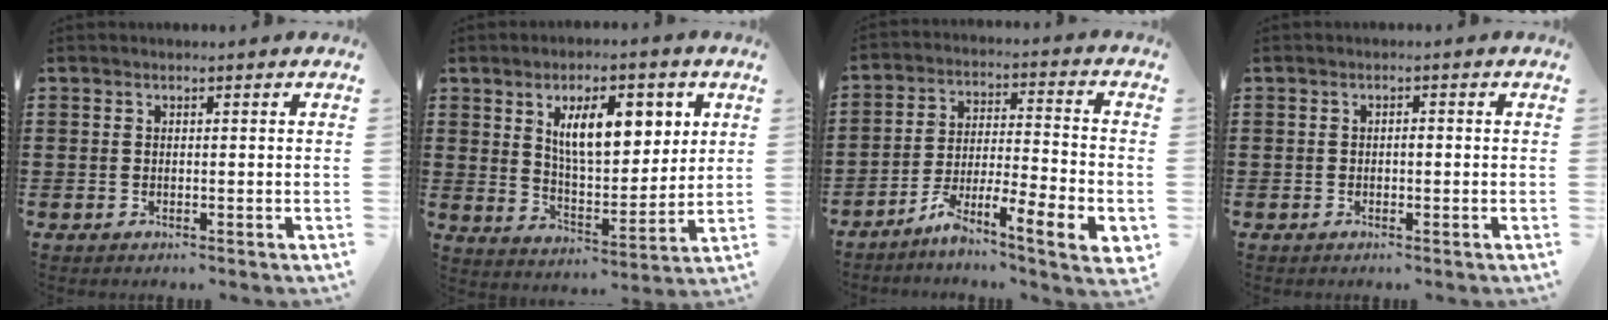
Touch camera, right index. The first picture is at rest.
{"total": 10.3, "force": [4.4, 4.5, 8.2], "torque": [-0.133, -0.005, 0.069]}
{"total": 8.8, "force": [-5.7, 1.3, 6.5], "torque": [-0.119, -0.004, -0.111]}
{"total": 0.8, "force": [-0.3, 0.3, 0.6], "torque": [-0.014, -0.004, -0.004]}